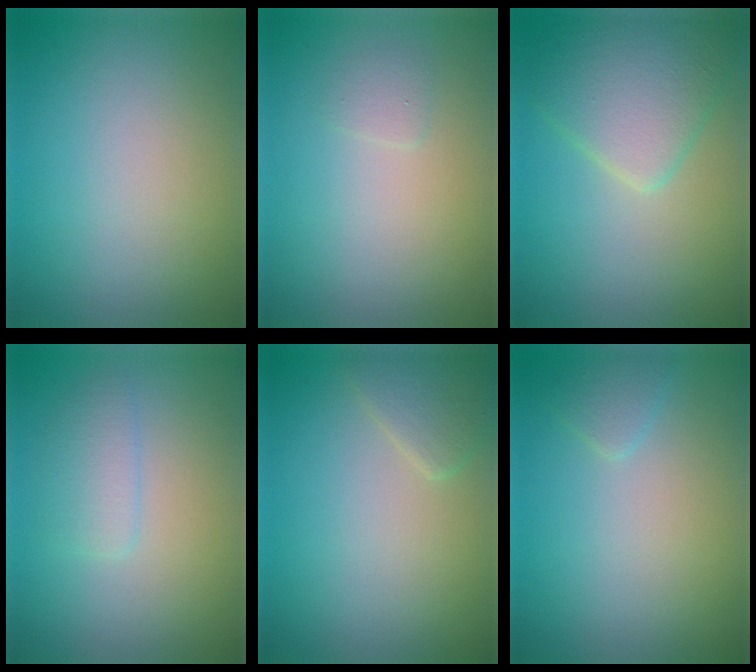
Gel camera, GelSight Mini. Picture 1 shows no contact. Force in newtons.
{"total": 0.7, "press": 0.7, "slide": 0.1}
{"total": 5.3, "press": 5.3, "slide": 0.3}
{"total": 1.9, "press": 1.9, "slide": 0.1}
{"total": 1.9, "press": 1.9, "slide": 0.1}
{"total": 1.2, "press": 1.2, "slide": 0.1}